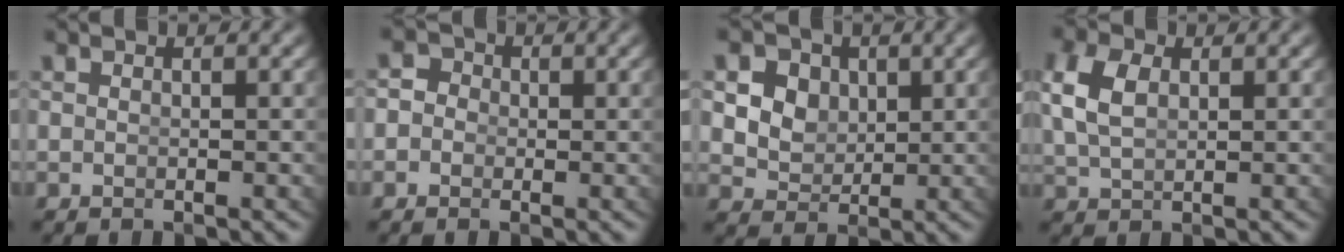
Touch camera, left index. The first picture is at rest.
{"total": 3.2, "force": [0.1, 3.0, 1.1], "torque": [-0.011, 0.002, -0.012]}
{"total": 9.8, "force": [2.3, 8.7, 3.8], "torque": [-0.100, -0.023, 0.035]}
{"total": 3.7, "force": [1.1, 2.4, 2.6], "torque": [-0.069, -0.012, 0.032]}